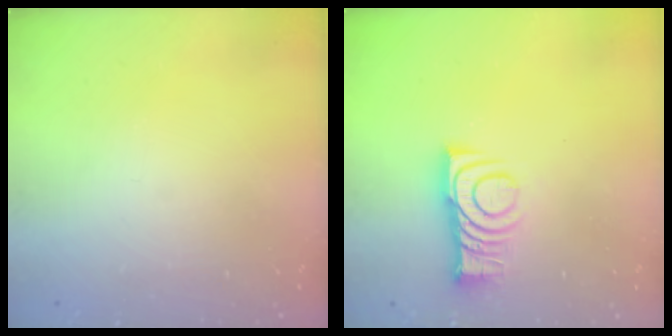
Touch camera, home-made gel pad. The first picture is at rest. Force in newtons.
{"total": 9.3, "press": 9.3, "slide": 0.7}